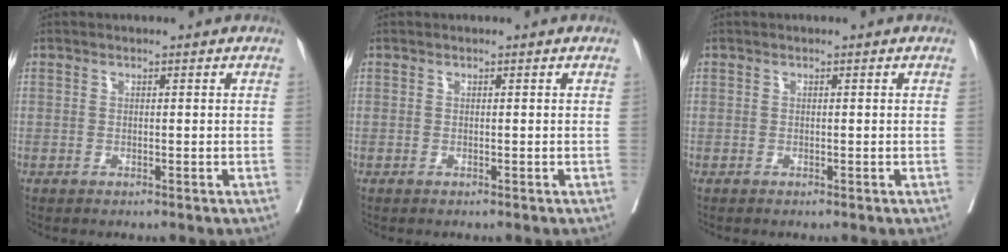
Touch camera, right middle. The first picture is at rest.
{"total": 0.0}
{"total": 0.0}